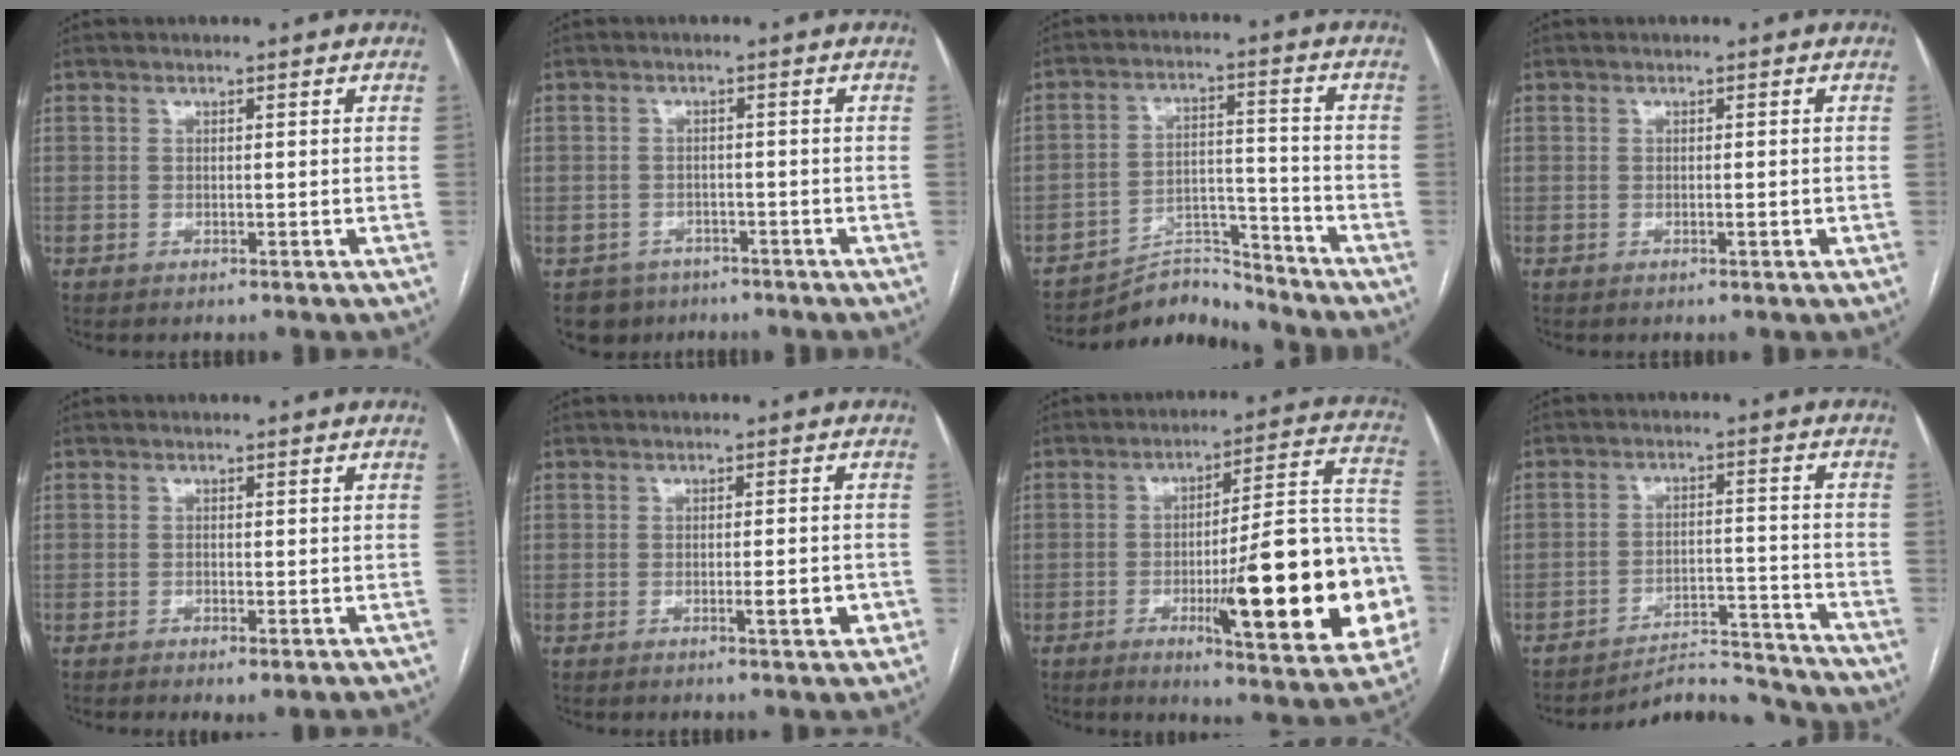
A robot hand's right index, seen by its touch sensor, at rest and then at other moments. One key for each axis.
{"total": 4.6, "fx": -3.0, "fy": 3.4, "fz": -0.3, "tx": 0.011, "ty": 0.009, "tz": -0.046}
{"total": 7.0, "fx": -6.8, "fy": 0.8, "fz": -1.5, "tx": 0.035, "ty": 0.035, "tz": -0.115}
{"total": 1.0, "fx": -0.4, "fy": 0.1, "fz": 0.9, "tx": -0.016, "ty": 0.000, "tz": -0.005}
{"total": 1.9, "fx": -1.0, "fy": 0.5, "fz": 1.5, "tx": -0.022, "ty": -0.004, "tz": -0.011}
{"total": 3.4, "fx": -1.2, "fy": 0.5, "fz": 3.1, "tx": -0.045, "ty": -0.001, "tz": -0.015}
{"total": 23.8, "fx": -6.0, "fy": 3.3, "fz": 22.8, "tx": -0.245, "ty": 0.012, "tz": -0.074}
{"total": 9.9, "fx": -9.8, "fy": 0.5, "fz": -1.2, "tx": 0.023, "ty": 0.034, "tz": -0.145}